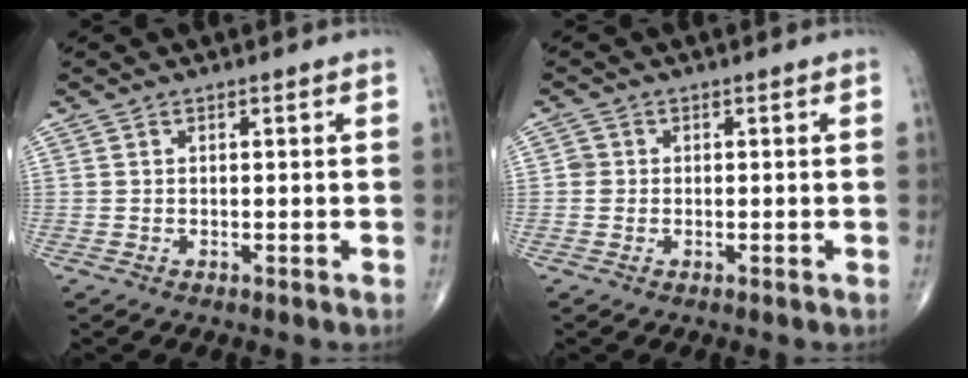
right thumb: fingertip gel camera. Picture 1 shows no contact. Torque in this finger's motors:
{"motor_torque": [0.41, 0.39, 0.40, 0.07, -0.03]}